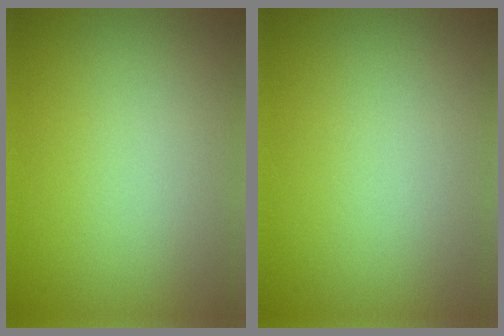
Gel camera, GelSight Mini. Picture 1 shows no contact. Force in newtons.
{"total": 0.0}